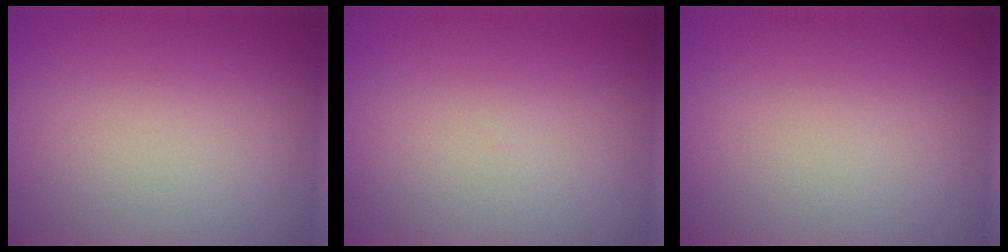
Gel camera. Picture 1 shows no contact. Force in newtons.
{"total": 0.0}
{"total": 0.0}